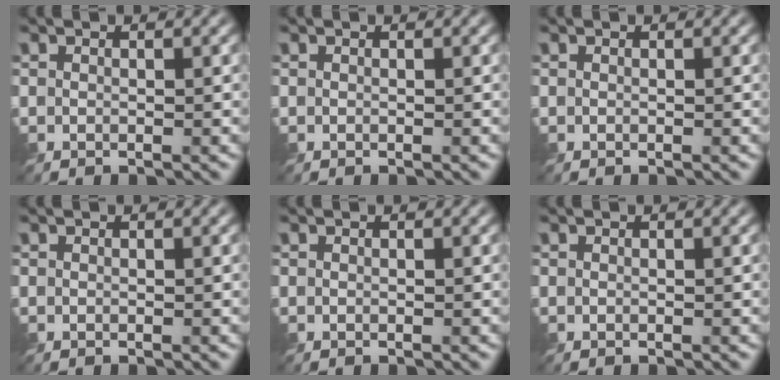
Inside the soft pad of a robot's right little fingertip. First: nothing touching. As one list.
[{"total": 0.0}, {"total": 0.0}, {"total": 0.0}, {"total": 0.0}, {"total": 0.0}]